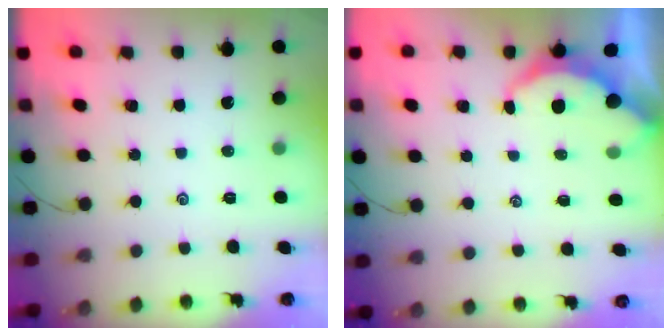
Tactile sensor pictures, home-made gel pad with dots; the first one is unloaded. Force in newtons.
{"total": 3.3, "press": 3.3, "slide": 0.3}